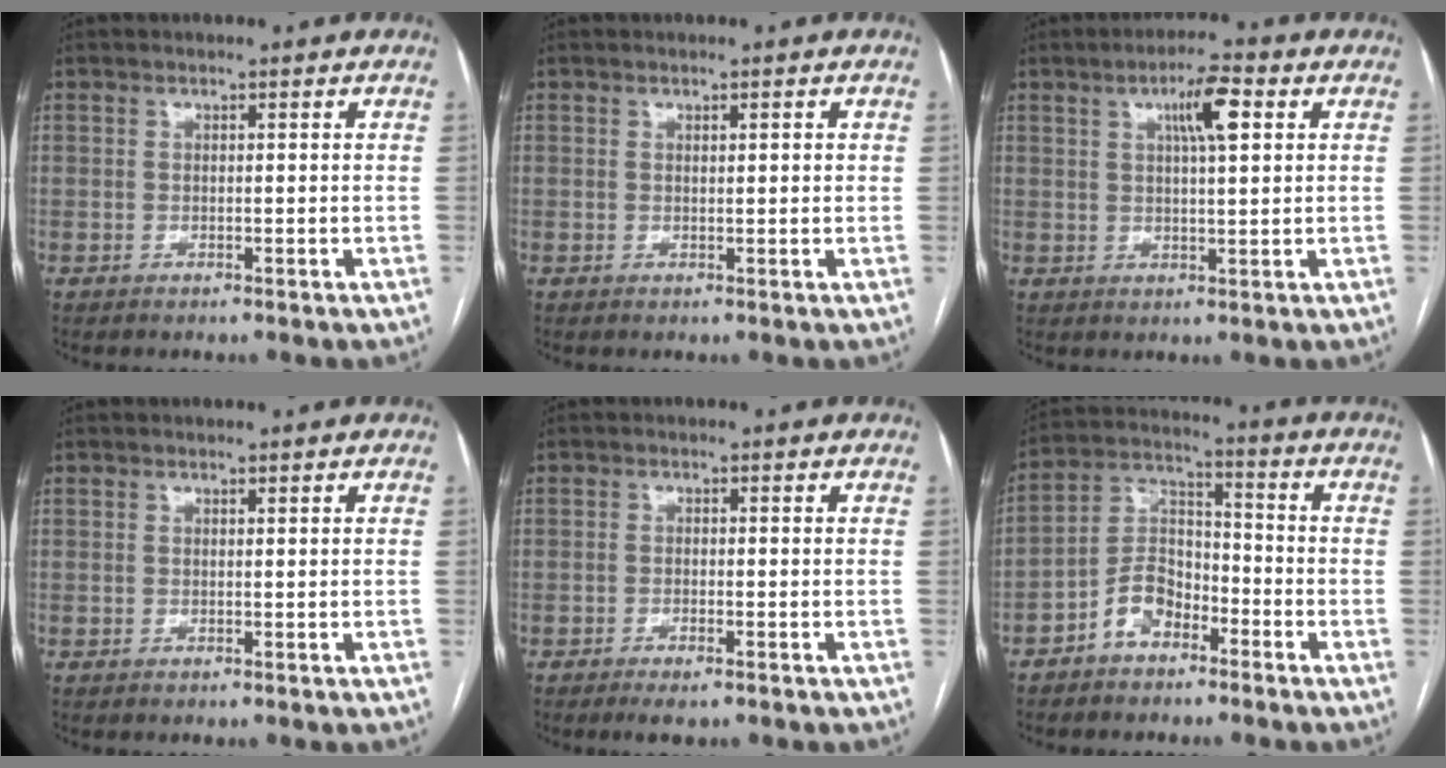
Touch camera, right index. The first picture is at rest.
{"total": 1.0, "force": [0.4, 0.2, 0.9], "torque": [-0.017, 0.002, 0.006]}
{"total": 6.3, "force": [2.4, 0.9, 5.8], "torque": [-0.100, 0.010, 0.038]}
{"total": 0.0}
{"total": 2.9, "force": [-1.9, 0.6, 2.1], "torque": [-0.036, -0.004, -0.030]}
{"total": 7.4, "force": [-4.4, 4.3, 4.2], "torque": [-0.089, 0.024, -0.084]}